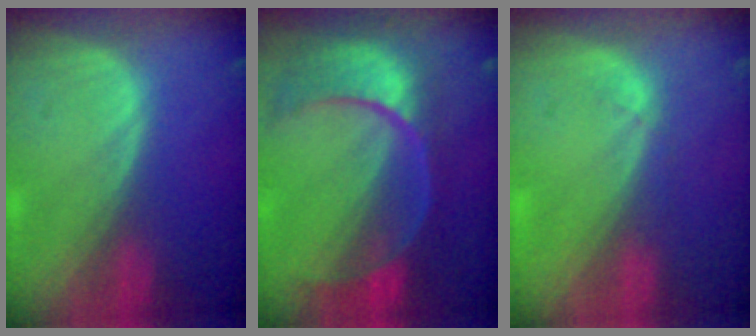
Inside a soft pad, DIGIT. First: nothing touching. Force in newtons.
{"total": 11.1, "press": 9.4, "slide": 6.0}
{"total": 1.4, "press": 1.3, "slide": 0.5}